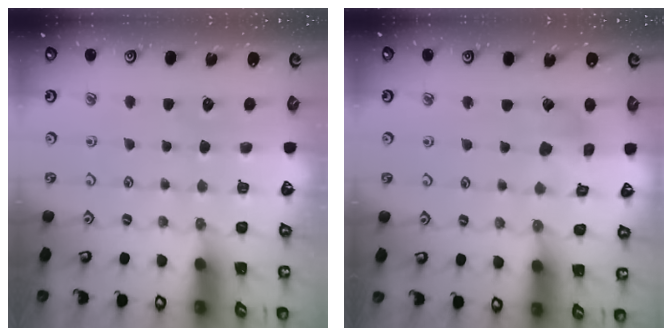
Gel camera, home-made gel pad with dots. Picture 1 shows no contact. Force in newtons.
{"total": 4.3, "press": 4.3, "slide": 0.6}